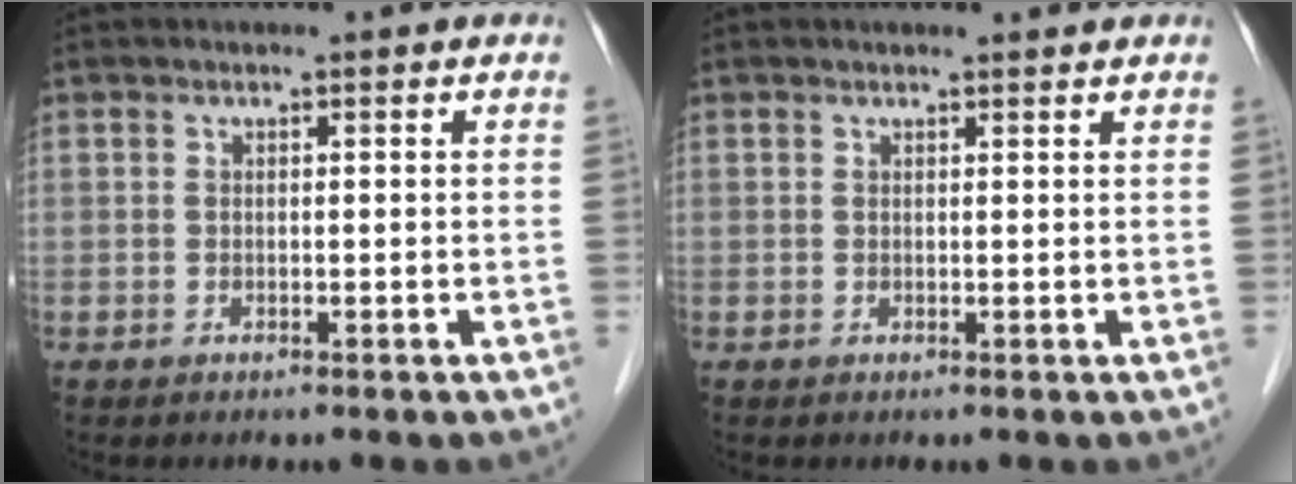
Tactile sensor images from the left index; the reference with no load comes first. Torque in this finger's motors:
{"motor_torque": [0.11, -0.03, 0.02, -0.01]}